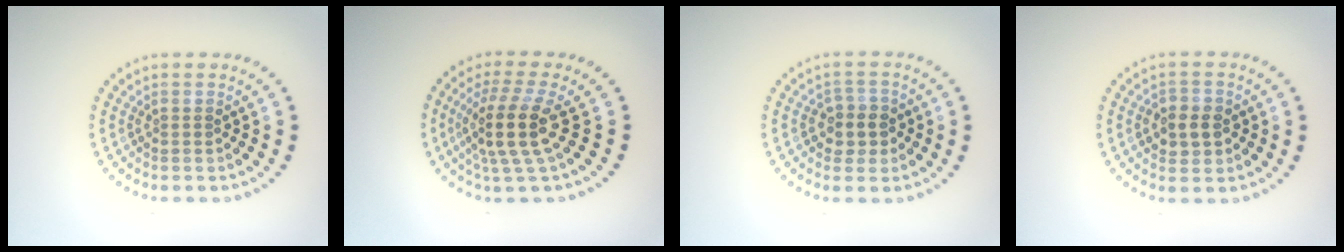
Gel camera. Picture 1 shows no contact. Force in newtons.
{"total": 4.4, "press": 3.4, "slide": 2.8}
{"total": 2.6, "press": 2.4, "slide": 1.0}
{"total": 2.8, "press": 2.7, "slide": 0.3}